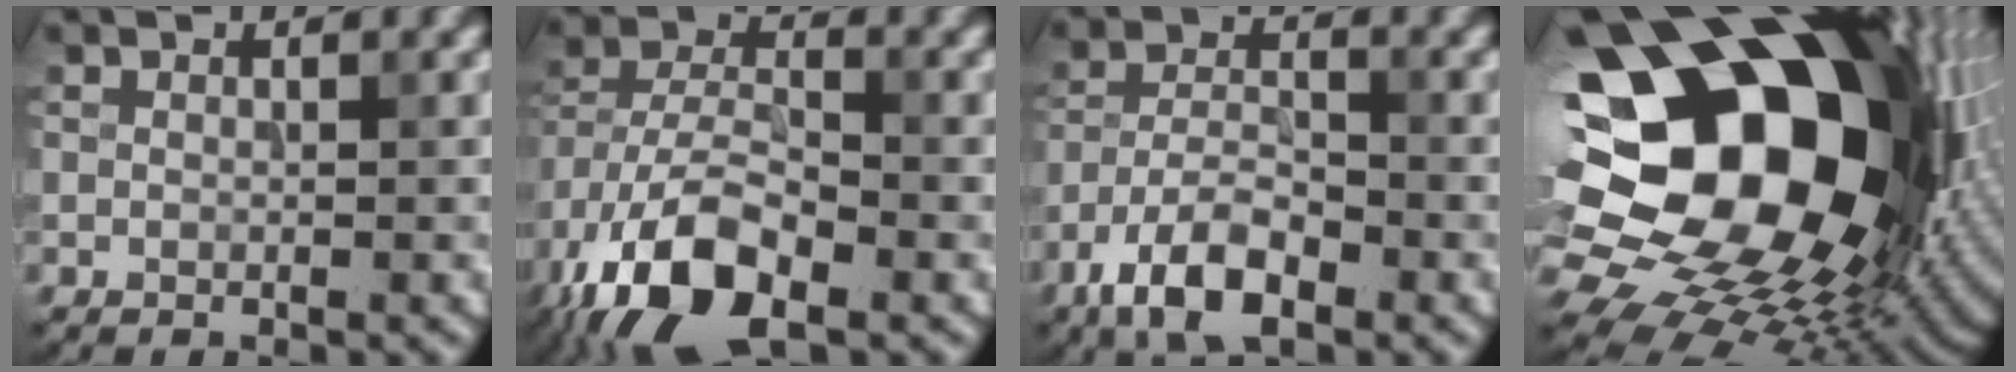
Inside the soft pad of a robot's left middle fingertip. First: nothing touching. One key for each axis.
{"total": 11.5, "fx": -6.5, "fy": 5.1, "fz": 7.9, "tx": -0.158, "ty": -0.008, "tz": -0.132}
{"total": 6.3, "fx": -3.9, "fy": 2.5, "fz": 4.2, "tx": -0.079, "ty": 0.000, "tz": -0.081}
{"total": 22.7, "fx": 4.1, "fy": 16.2, "fz": 15.4, "tx": -0.261, "ty": -0.012, "tz": 0.090}